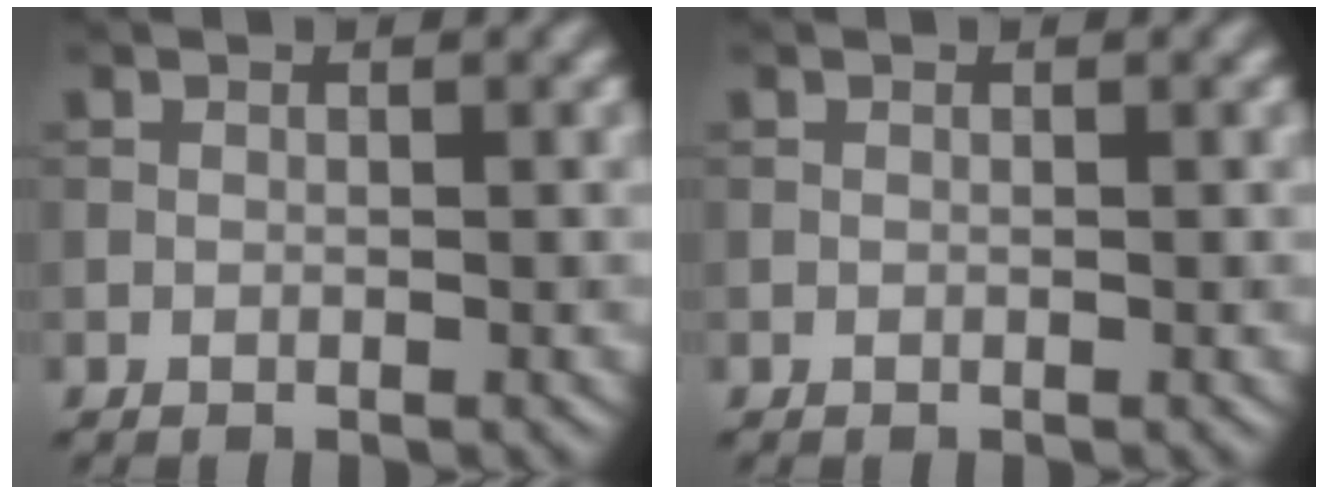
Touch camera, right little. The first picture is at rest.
{"total": 0.0}